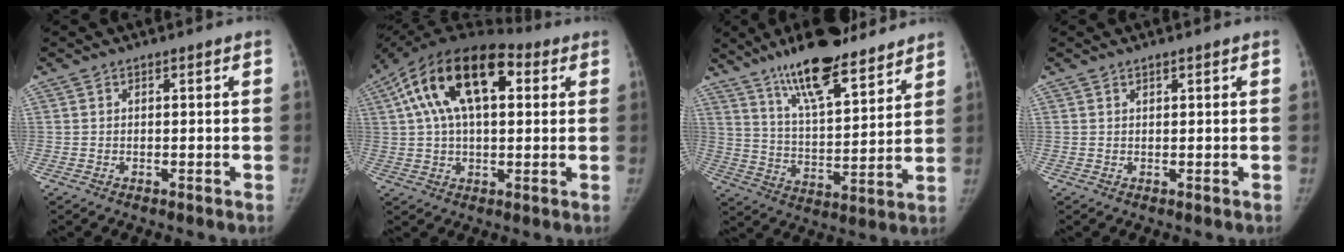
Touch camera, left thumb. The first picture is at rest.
{"total": 20.3, "force": [6.2, 10.6, 16.2], "torque": [-0.282, 0.033, 0.094]}
{"total": 18.6, "force": [13.7, 5.3, 11.5], "torque": [-0.158, -0.065, 0.230]}
{"total": 0.6, "force": [0.5, 0.2, 0.2], "torque": [0.001, -0.004, 0.009]}